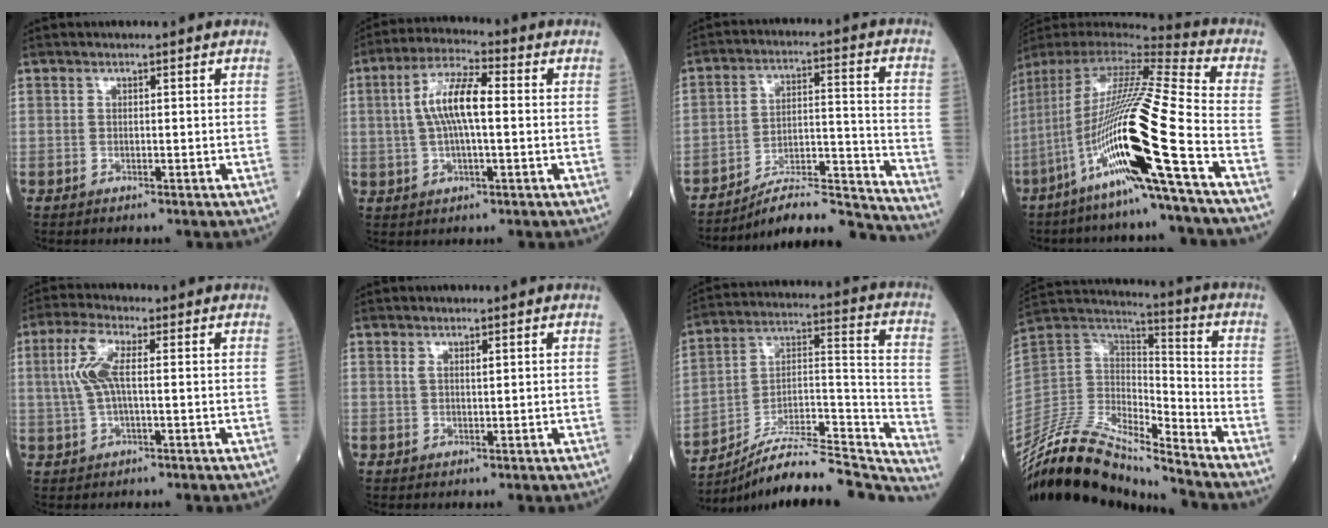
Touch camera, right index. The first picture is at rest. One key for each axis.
{"total": 8.7, "fx": 0.7, "fy": 2.0, "fz": 8.4, "tx": -0.167, "ty": 0.018, "tz": 0.010}
{"total": 15.0, "fx": -14.7, "fy": -0.6, "fz": 2.8, "tx": -0.027, "ty": 0.045, "tz": -0.233}
{"total": 22.4, "fx": -8.6, "fy": -1.1, "fz": 20.6, "tx": -0.406, "ty": -0.027, "tz": -0.171}
{"total": 5.9, "fx": 0.8, "fy": 1.4, "fz": 5.6, "tx": -0.136, "ty": 0.014, "tz": 0.016}
{"total": 1.1, "fx": 0.7, "fy": 0.2, "fz": 0.9, "tx": -0.022, "ty": 0.005, "tz": 0.014}
{"total": 24.3, "fx": -23.0, "fy": 2.4, "fz": 7.5, "tx": -0.076, "ty": 0.038, "tz": -0.351}
{"total": 20.0, "fx": -18.0, "fy": 2.7, "fz": 8.4, "tx": -0.172, "ty": 0.024, "tz": -0.340}